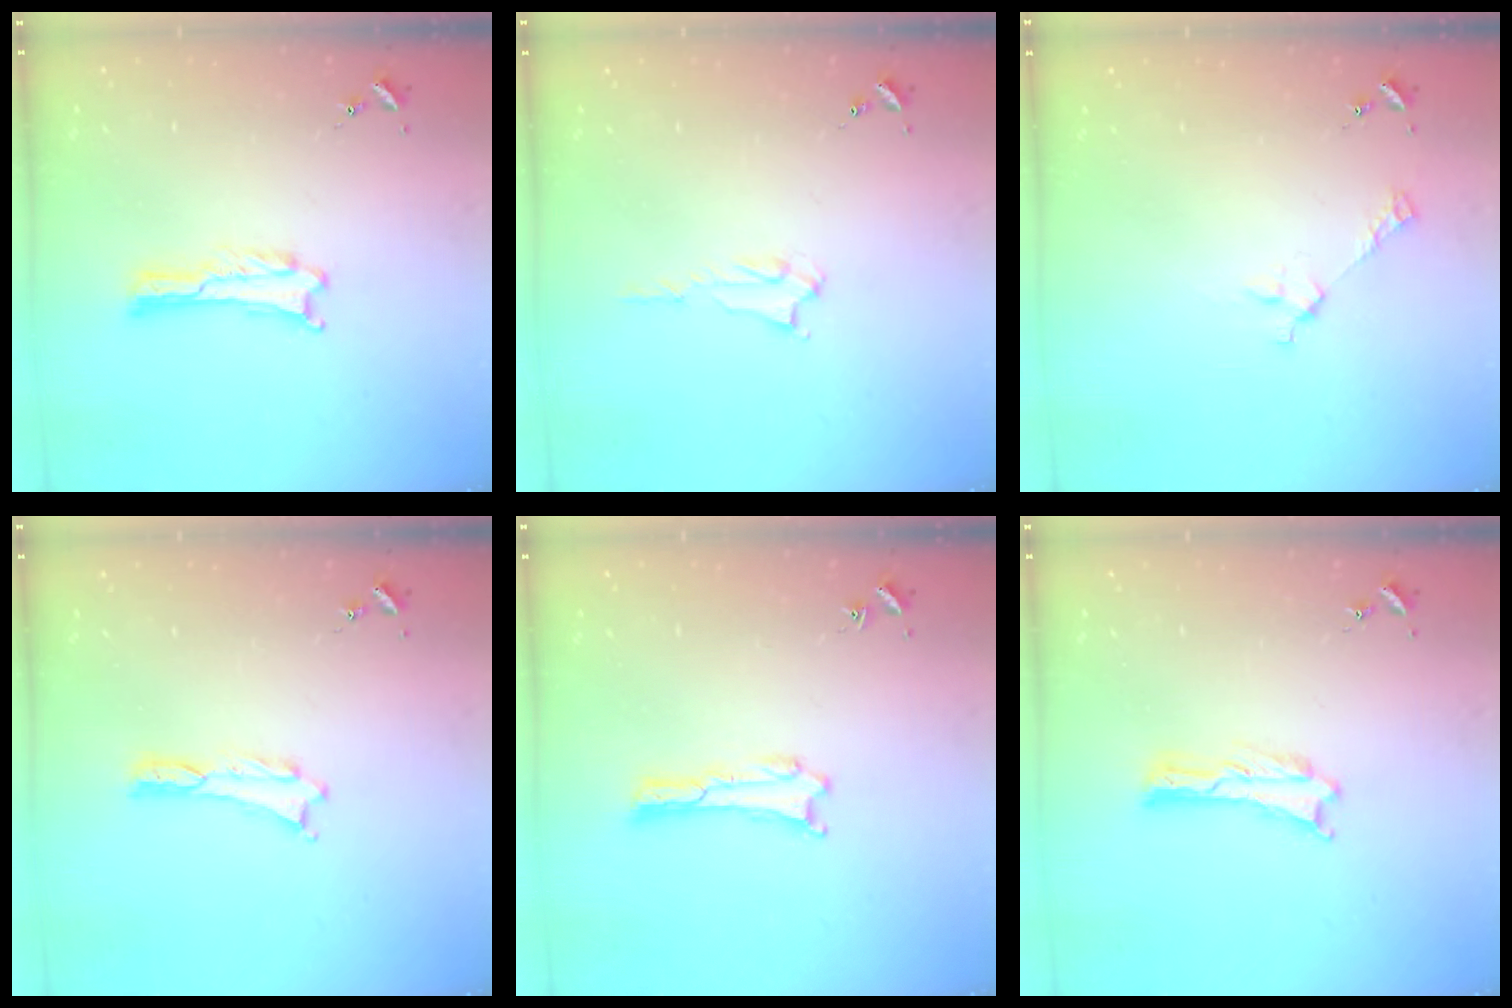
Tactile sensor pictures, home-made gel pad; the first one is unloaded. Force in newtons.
{"total": 2.2, "press": 2.2, "slide": 0.4}
{"total": 2.9, "press": 2.9, "slide": 0.2}
{"total": 0.0}
{"total": 0.0}
{"total": 0.0}